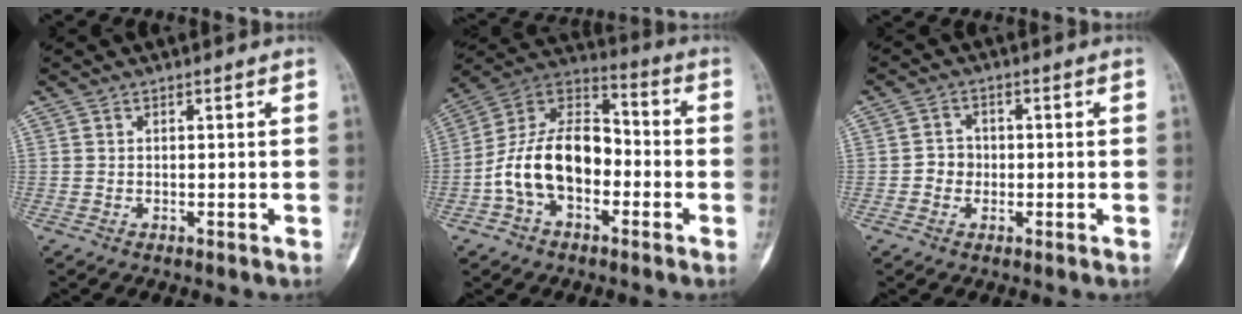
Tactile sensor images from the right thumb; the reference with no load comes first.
{"total": 16.5, "force": [-3.9, 10.4, 12.1], "torque": [-0.203, 0.055, -0.076]}
{"total": 3.2, "force": [-0.5, 2.9, 1.1], "torque": [0.003, 0.010, -0.017]}